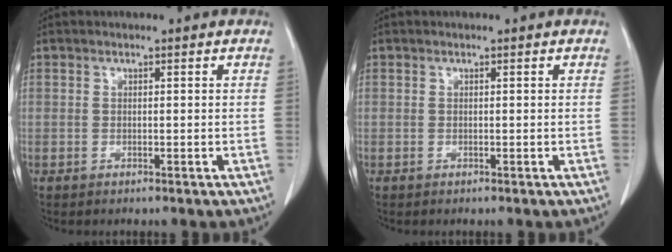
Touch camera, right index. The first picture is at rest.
{"total": 0.0}